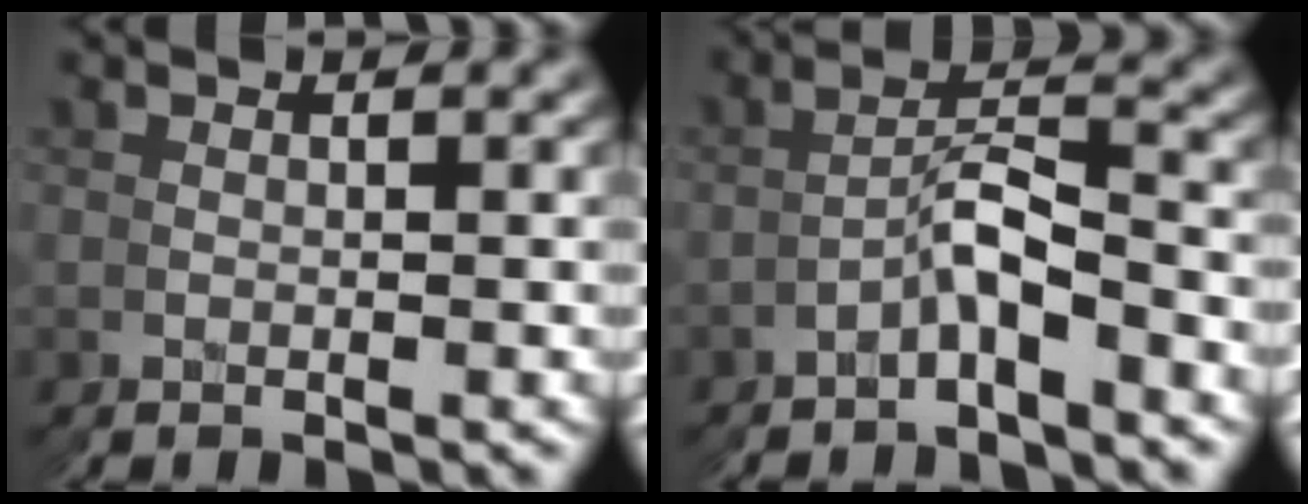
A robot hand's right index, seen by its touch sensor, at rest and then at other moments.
{"total": 2.2, "force": [-2.0, 0.4, 0.8], "torque": [-0.004, 0.011, -0.037]}